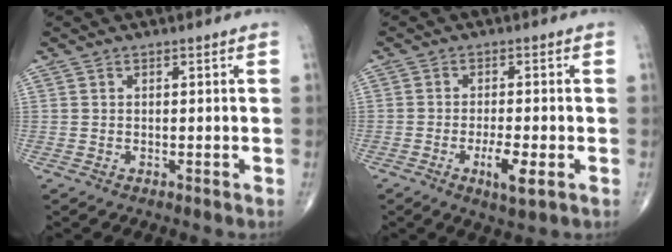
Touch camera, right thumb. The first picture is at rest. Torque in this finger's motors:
{"motor_torque": [3.79, 1.21, 1.54, -1.23, 0.61]}